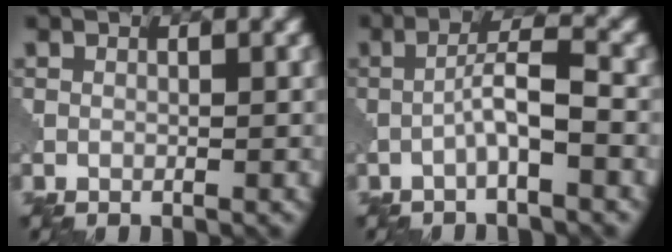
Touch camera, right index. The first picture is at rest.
{"total": 3.4, "force": [-1.3, 0.3, 3.1], "torque": [-0.056, 0.015, -0.031]}